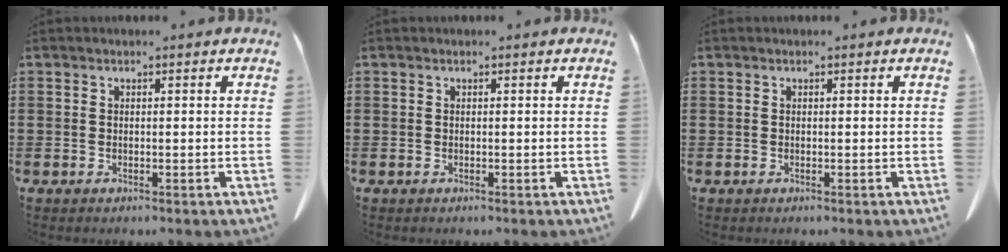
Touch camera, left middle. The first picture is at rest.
{"total": 0.0}
{"total": 0.0}